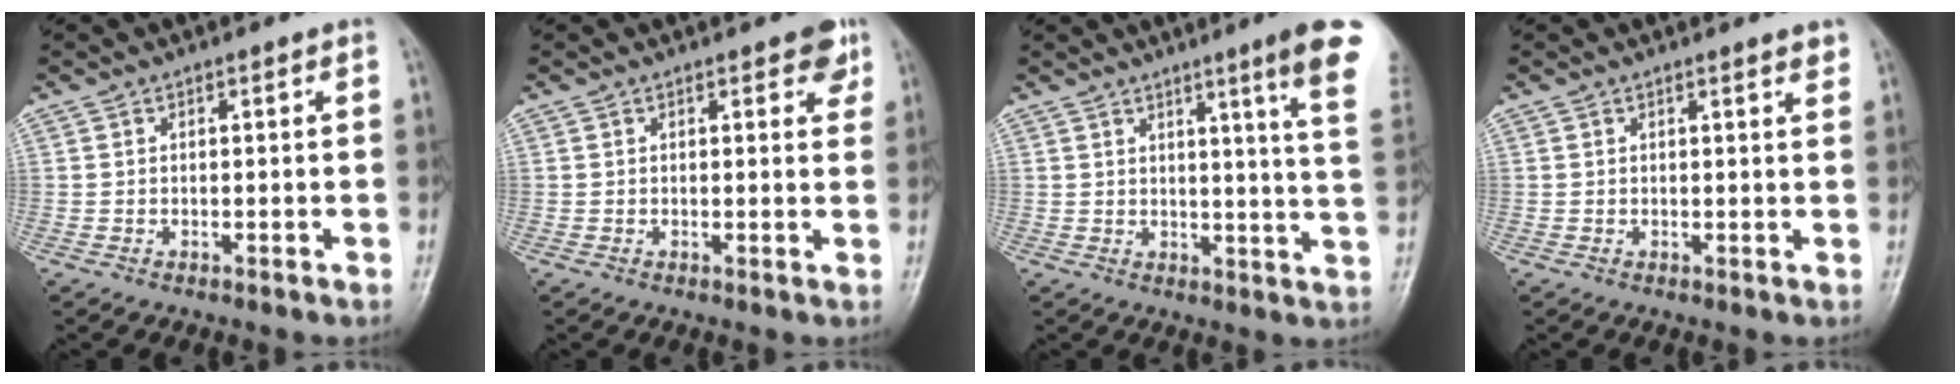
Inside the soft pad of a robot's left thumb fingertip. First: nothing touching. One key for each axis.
{"total": 3.3, "fx": 2.0, "fy": 1.6, "fz": 2.1, "tx": -0.002, "ty": -0.006, "tz": 0.018}
{"total": 12.0, "fx": 7.1, "fy": -0.2, "fz": 9.7, "tx": -0.118, "ty": -0.038, "tz": 0.074}
{"total": 1.8, "fx": 1.5, "fy": 0.3, "fz": 0.9, "tx": -0.008, "ty": -0.007, "tz": 0.016}